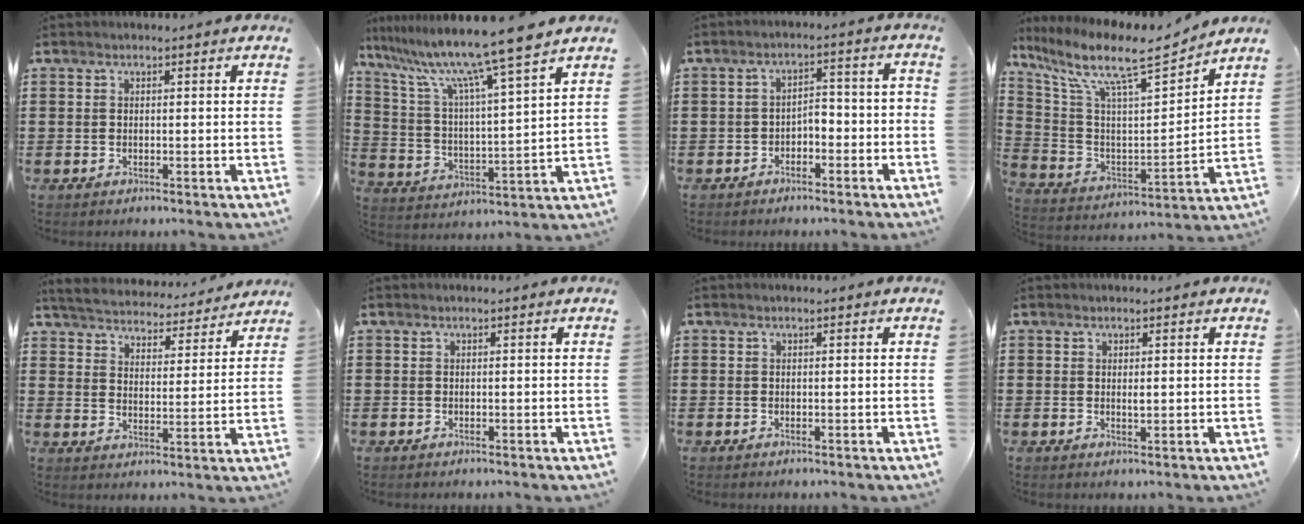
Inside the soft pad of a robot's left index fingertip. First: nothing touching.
{"total": 11.2, "force": [9.2, -1.2, 6.4], "torque": [-0.158, -0.059, 0.146]}
{"total": 3.2, "force": [-2.8, 1.1, 1.0], "torque": [-0.023, 0.004, -0.061]}
{"total": 11.2, "force": [8.6, 2.2, 6.9], "torque": [-0.159, -0.055, 0.139]}
{"total": 4.9, "force": [4.9, 0.1, 0.2], "torque": [-0.033, -0.039, 0.082]}
{"total": 0.0}
{"total": 0.0}
{"total": 1.0, "force": [0.2, 0.3, 1.0], "torque": [-0.019, 0.000, 0.003]}